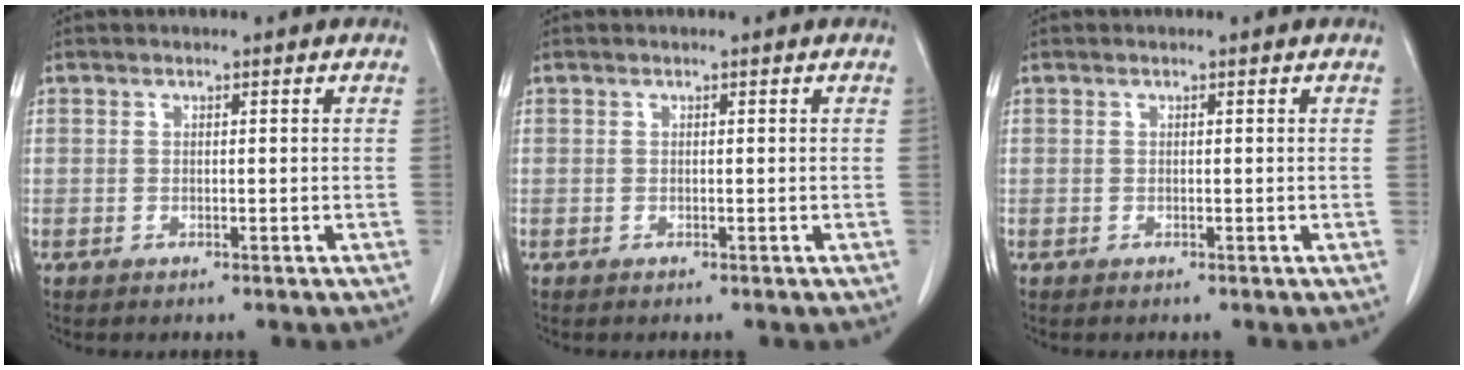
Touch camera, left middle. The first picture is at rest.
{"total": 0.0}
{"total": 0.0}